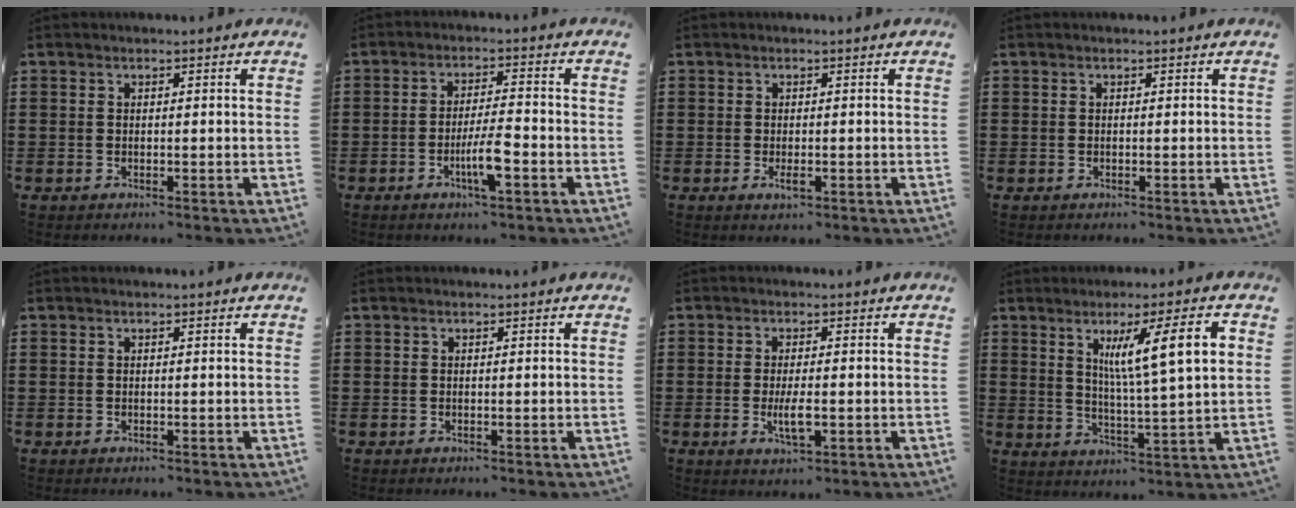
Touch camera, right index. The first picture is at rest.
{"total": 5.9, "force": [-2.3, 1.0, 5.3], "torque": [-0.100, -0.006, -0.043]}
{"total": 1.6, "force": [-0.5, 0.6, 1.4], "torque": [-0.033, -0.005, -0.011]}
{"total": 0.0}
{"total": 0.0}
{"total": 0.0}
{"total": 4.1, "force": [-1.0, 1.2, 3.8], "torque": [-0.079, -0.003, -0.021]}
{"total": 10.0, "force": [3.4, 1.2, 9.3], "torque": [-0.168, -0.001, 0.050]}